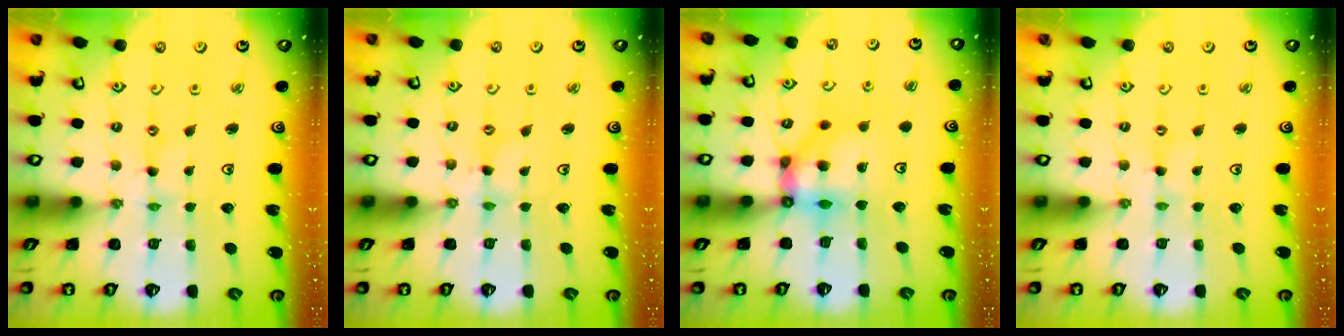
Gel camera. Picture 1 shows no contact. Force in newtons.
{"total": 1.2, "press": 1.2, "slide": 0.3}
{"total": 9.1, "press": 9.0, "slide": 1.1}
{"total": 1.0, "press": 1.0, "slide": 0.0}